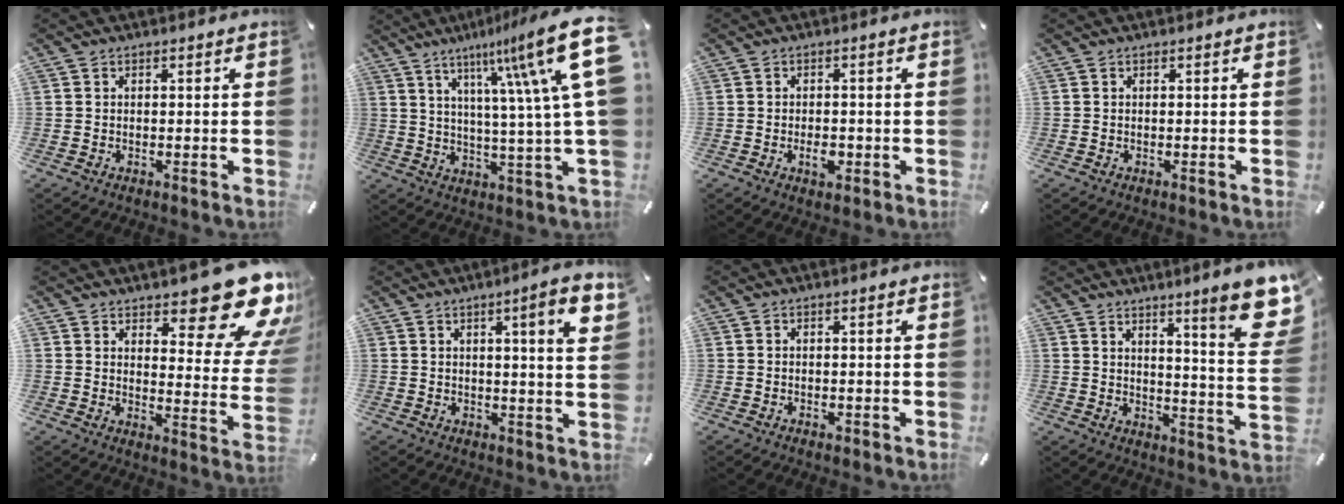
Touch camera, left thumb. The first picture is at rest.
{"total": 21.8, "force": [8.8, 3.2, 19.7], "torque": [-0.296, -0.050, 0.126]}
{"total": 4.0, "force": [-1.3, 2.2, 3.1], "torque": [-0.057, 0.004, -0.022]}
{"total": 0.0}
{"total": 18.1, "force": [12.6, 7.0, 10.9], "torque": [-0.120, -0.106, 0.210]}
{"total": 8.4, "force": [3.6, 0.5, 7.6], "torque": [-0.117, -0.010, 0.049]}
{"total": 0.7, "force": [-0.3, 0.4, 0.4], "torque": [-0.007, -0.002, -0.005]}
{"total": 13.7, "force": [8.3, 1.9, 10.8], "torque": [-0.153, -0.061, 0.132]}